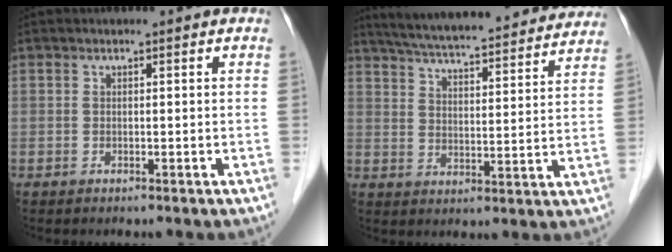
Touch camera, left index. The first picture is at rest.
{"total": 26.5, "force": [24.1, 3.6, 10.4], "torque": [-0.170, -0.010, 0.316]}